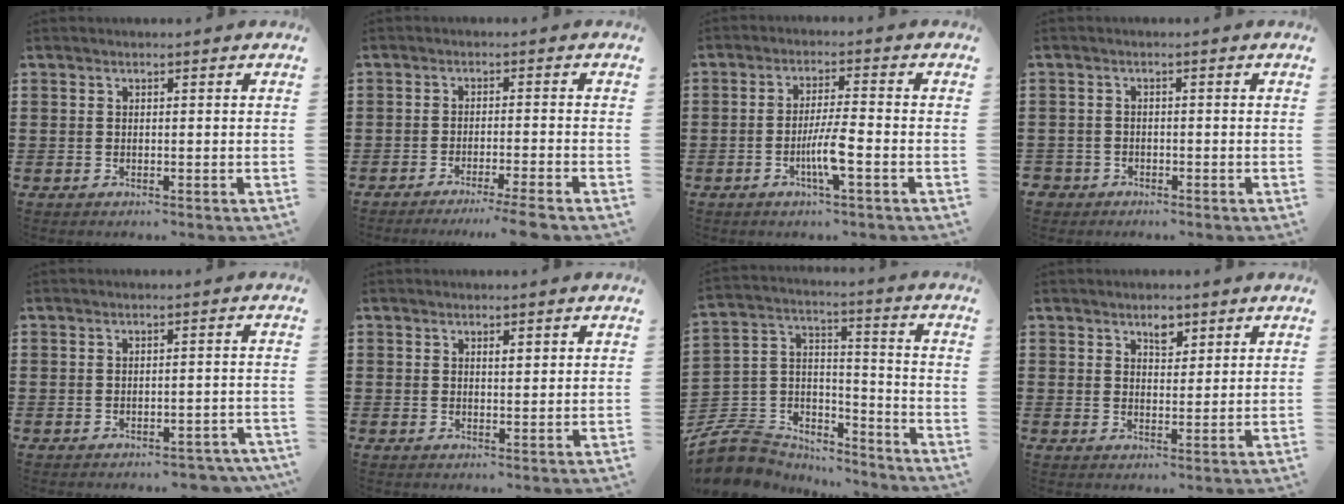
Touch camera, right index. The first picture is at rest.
{"total": 3.2, "force": [-2.8, -0.5, 1.5], "torque": [-0.024, -0.006, -0.055]}
{"total": 5.4, "force": [-2.0, 0.3, 5.0], "torque": [-0.099, -0.011, -0.039]}
{"total": 1.7, "force": [-1.4, 1.0, -0.1], "torque": [-0.005, 0.000, -0.033]}
{"total": 2.4, "force": [-2.3, 0.3, 0.8], "torque": [-0.016, 0.001, -0.046]}
{"total": 1.2, "force": [0.5, 0.3, 1.0], "torque": [-0.020, 0.002, 0.007]}
{"total": 7.0, "force": [-6.0, 3.7, 0.6], "torque": [-0.042, -0.001, -0.120]}
{"total": 3.0, "force": [2.1, 1.6, 1.5], "torque": [-0.019, -0.002, 0.034]}